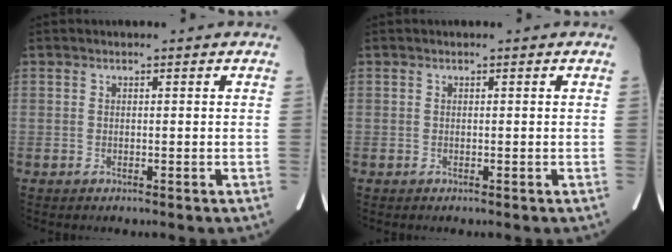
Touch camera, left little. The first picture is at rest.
{"total": 0.0}